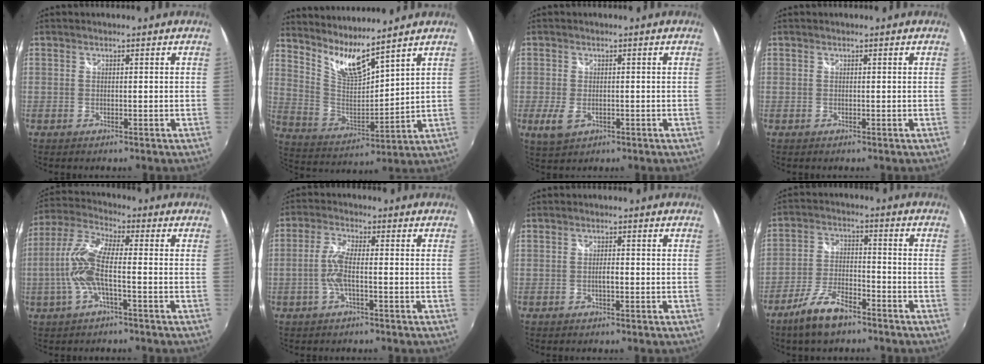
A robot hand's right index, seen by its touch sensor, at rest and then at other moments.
{"total": 9.5, "force": [8.3, 0.4, 4.6], "torque": [-0.086, -0.024, 0.165]}
{"total": 4.1, "force": [-1.4, 2.5, 3.0], "torque": [-0.066, -0.011, -0.022]}
{"total": 0.0}
{"total": 10.9, "force": [-2.2, 2.5, 10.3], "torque": [-0.226, 0.004, -0.045]}
{"total": 5.1, "force": [-1.3, 0.9, 4.9], "torque": [-0.107, 0.004, -0.025]}
{"total": 1.5, "force": [-0.4, 0.5, 1.4], "torque": [-0.024, 0.000, -0.008]}
{"total": 9.3, "force": [-6.7, 3.3, 5.6], "torque": [-0.125, -0.003, -0.124]}